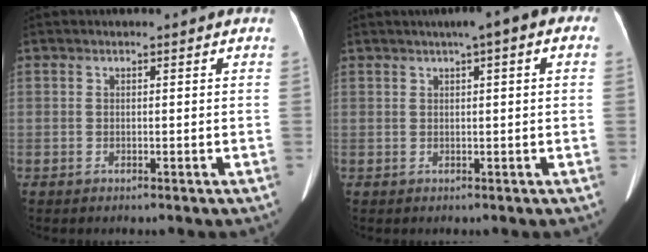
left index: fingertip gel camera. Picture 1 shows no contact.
{"total": 5.7, "force": [2.5, 0.9, 5.1], "torque": [-0.064, 0.028, 0.026]}